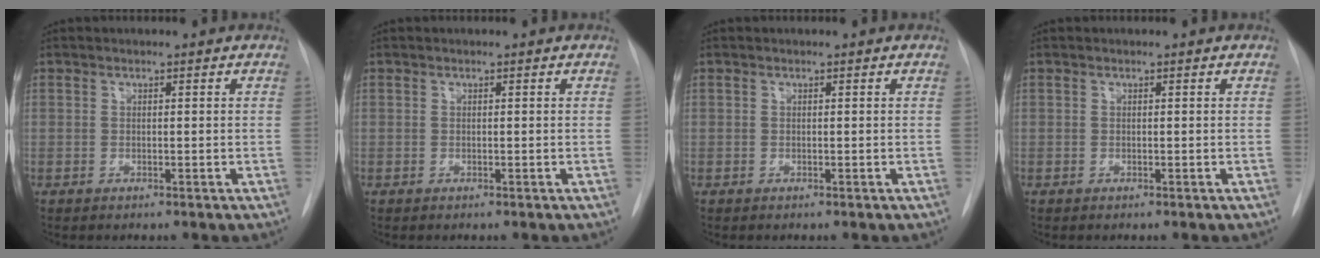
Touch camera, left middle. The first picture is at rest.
{"total": 0.0}
{"total": 0.0}
{"total": 0.0}